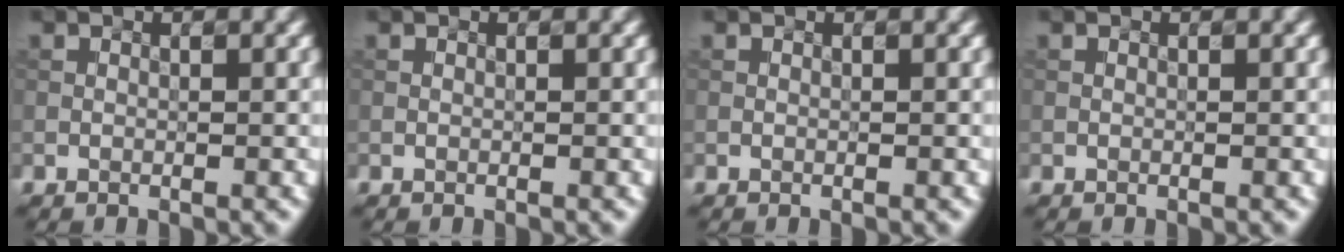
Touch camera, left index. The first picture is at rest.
{"total": 0.0}
{"total": 0.0}
{"total": 0.0}